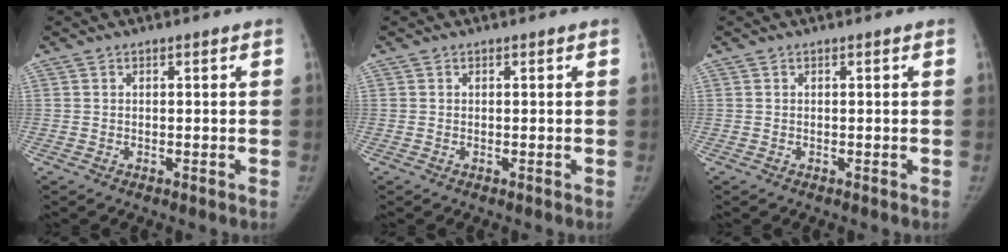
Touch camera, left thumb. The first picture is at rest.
{"total": 0.0}
{"total": 0.0}